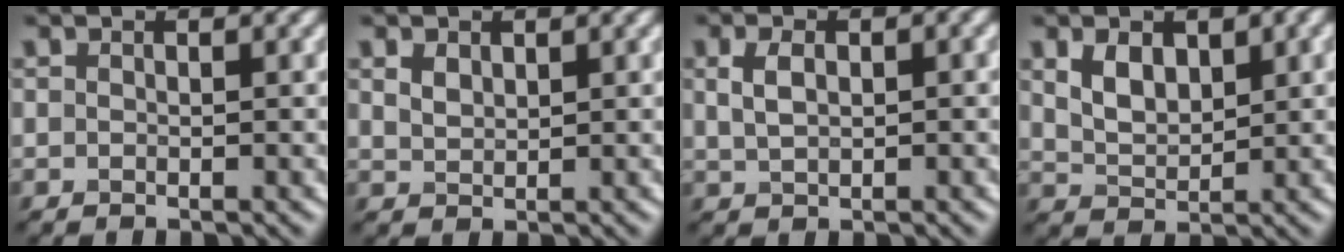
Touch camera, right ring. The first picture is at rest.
{"total": 1.5, "force": [0.9, 0.9, 0.8], "torque": [-0.015, -0.001, 0.021]}
{"total": 3.0, "force": [0.8, 1.6, 2.4], "torque": [-0.047, 0.004, 0.018]}
{"total": 4.0, "force": [1.6, 2.2, 2.9], "torque": [-0.056, 0.000, 0.034]}